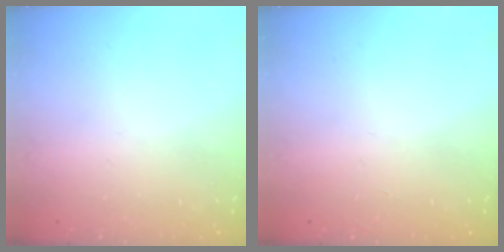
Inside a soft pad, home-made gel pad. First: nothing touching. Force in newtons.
{"total": 0.0}